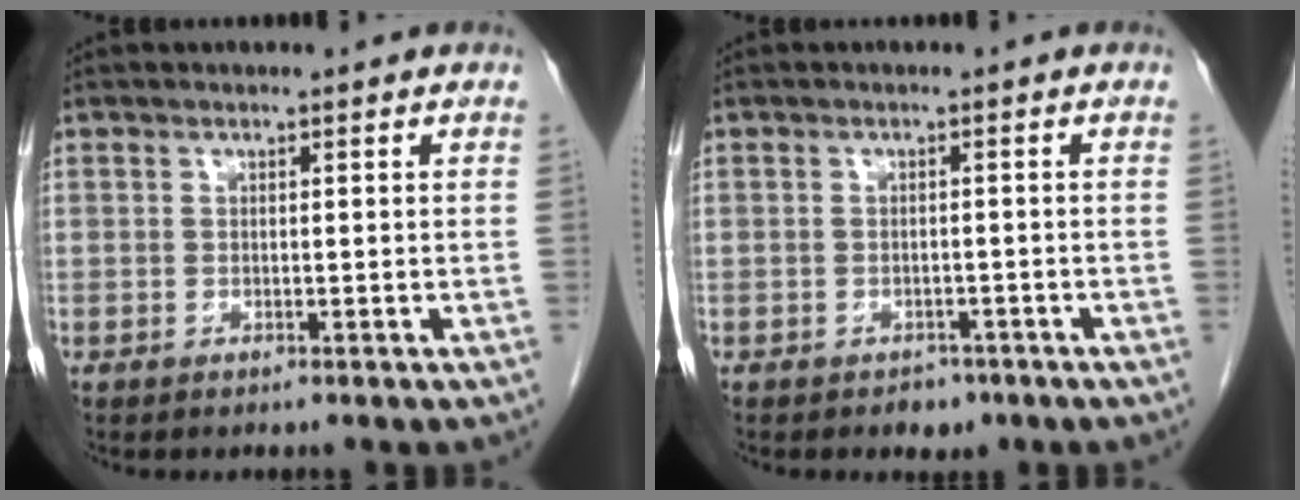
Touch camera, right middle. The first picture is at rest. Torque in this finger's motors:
{"motor_torque": [0.00, 0.00, 0.00, 0.01]}